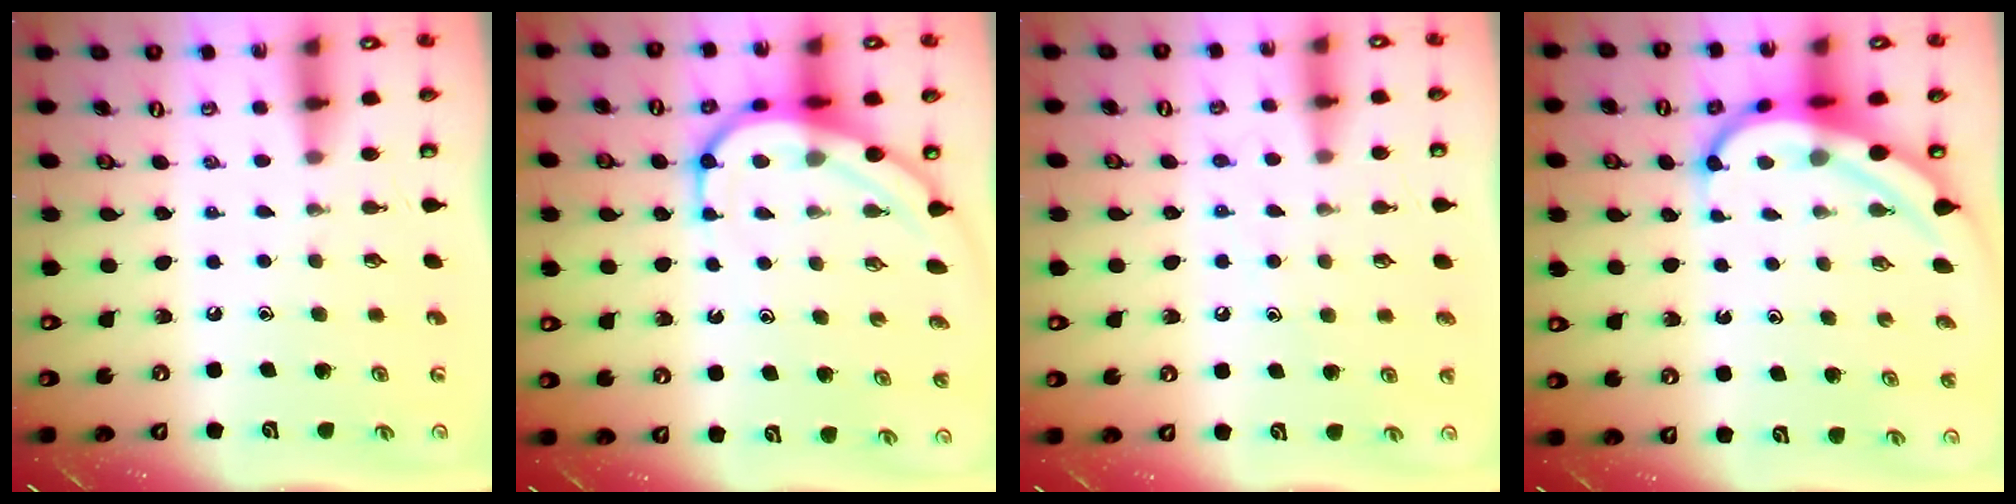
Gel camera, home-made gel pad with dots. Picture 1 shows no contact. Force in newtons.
{"total": 9.4, "press": 9.4, "slide": 1.0}
{"total": 7.4, "press": 7.4, "slide": 0.5}
{"total": 6.7, "press": 6.7, "slide": 0.7}